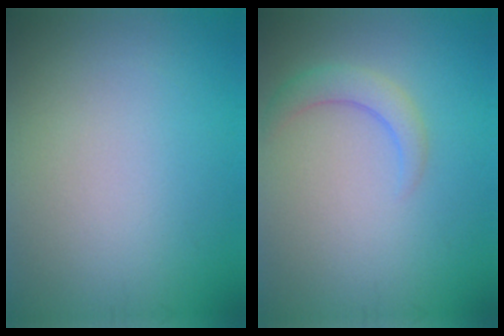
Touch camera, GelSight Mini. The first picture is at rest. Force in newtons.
{"total": 2.2, "press": 2.2, "slide": 0.3}